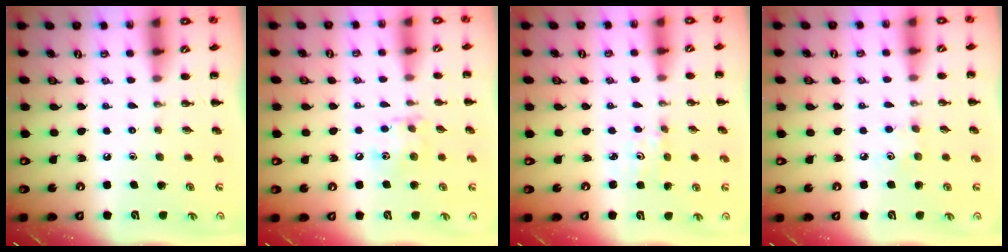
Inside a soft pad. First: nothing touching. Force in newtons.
{"total": 8.6, "press": 8.6, "slide": 0.8}
{"total": 1.4, "press": 1.3, "slide": 0.5}
{"total": 4.3, "press": 4.1, "slide": 1.1}